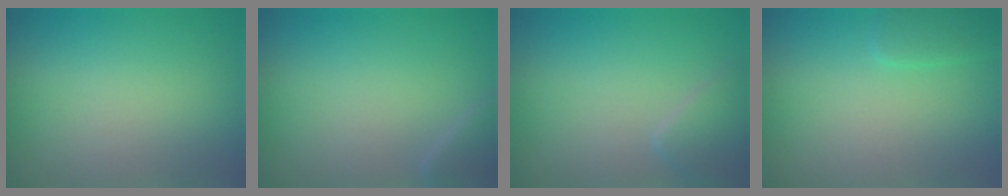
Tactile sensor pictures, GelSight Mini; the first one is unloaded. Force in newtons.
{"total": 1.7, "press": 1.7, "slide": 0.1}
{"total": 1.9, "press": 1.9, "slide": 0.1}
{"total": 1.5, "press": 1.5, "slide": 0.1}